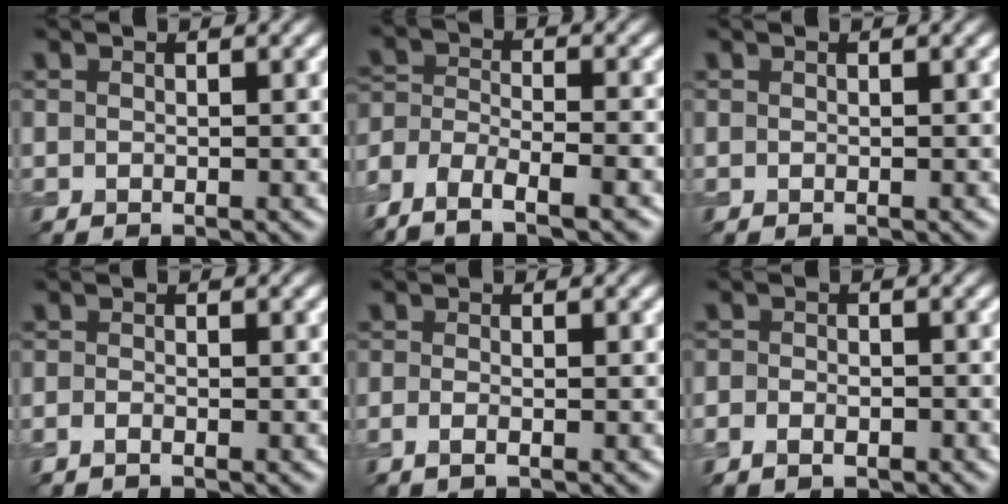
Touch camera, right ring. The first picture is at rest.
{"total": 7.0, "force": [-5.6, 2.7, 3.2], "torque": [-0.045, 0.001, -0.099]}
{"total": 0.0}
{"total": 0.5, "force": [-0.5, -0.1, 0.2], "torque": [-0.005, -0.002, -0.013]}
{"total": 0.7, "force": [-0.3, 0.0, 0.6], "torque": [-0.011, -0.002, -0.008]}
{"total": 1.8, "force": [-1.2, 1.2, 0.7], "torque": [0.002, 0.003, -0.025]}